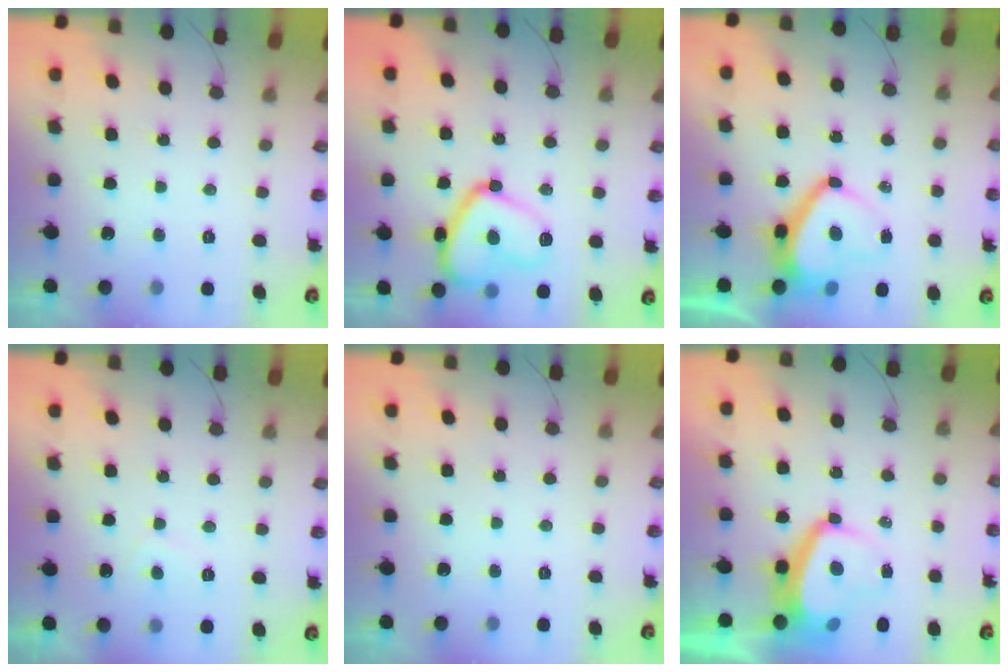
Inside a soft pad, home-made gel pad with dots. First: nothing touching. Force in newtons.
{"total": 16.1, "press": 16.0, "slide": 1.5}
{"total": 12.3, "press": 12.2, "slide": 1.4}
{"total": 2.1, "press": 1.9, "slide": 0.7}
{"total": 0.0}
{"total": 7.3, "press": 7.2, "slide": 0.9}